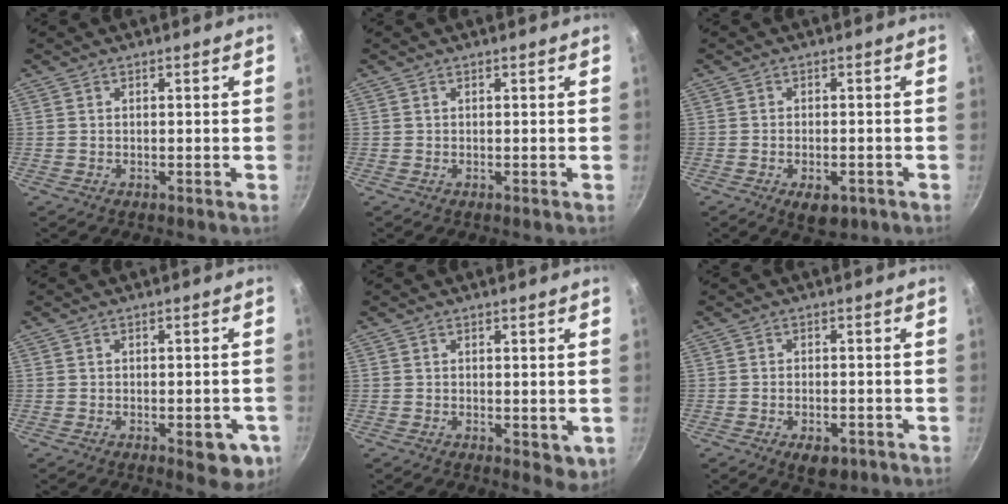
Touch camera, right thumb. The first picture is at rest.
{"total": 0.0}
{"total": 4.9, "force": [-2.3, 2.5, 3.4], "torque": [-0.046, 0.006, -0.029]}
{"total": 5.9, "force": [-2.5, 2.5, 4.8], "torque": [-0.040, 0.008, -0.026]}
{"total": 3.4, "force": [-0.5, 1.7, 2.9], "torque": [-0.026, -0.009, -0.004]}
{"total": 4.7, "force": [-2.4, 2.4, 3.2], "torque": [-0.042, 0.007, -0.031]}